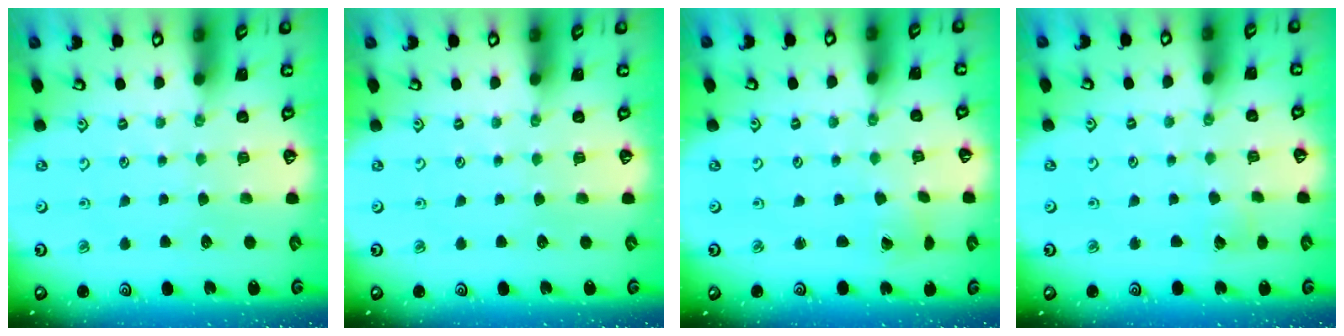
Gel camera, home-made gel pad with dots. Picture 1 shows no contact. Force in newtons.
{"total": 0.0}
{"total": 0.8, "press": 0.8, "slide": 0.1}
{"total": 2.8, "press": 2.8, "slide": 0.2}